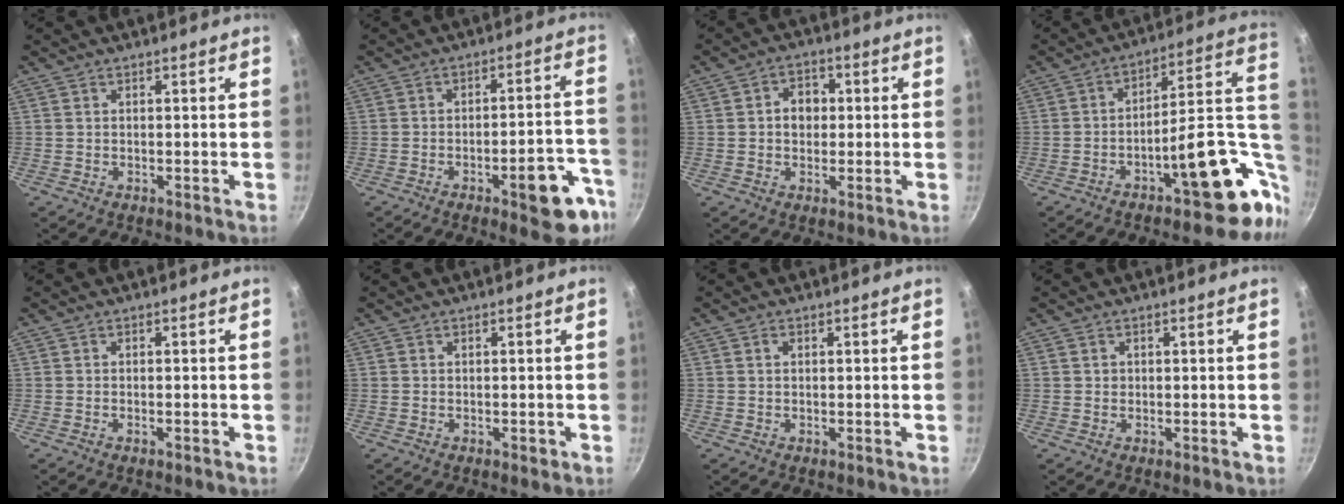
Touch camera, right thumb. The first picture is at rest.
{"total": 12.5, "force": [-6.3, 4.4, 9.8], "torque": [-0.077, 0.041, -0.077]}
{"total": 5.4, "force": [0.4, 4.4, 3.1], "torque": [-0.018, 0.009, 0.000]}
{"total": 21.0, "force": [-4.4, 8.6, 18.6], "torque": [-0.199, 0.025, -0.055]}
{"total": 0.6, "force": [-0.4, 0.2, 0.5], "torque": [-0.011, 0.003, -0.008]}
{"total": 0.9, "force": [-0.4, 0.5, 0.6], "torque": [-0.006, 0.002, -0.005]}
{"total": 0.8, "force": [0.3, 0.6, 0.5], "torque": [-0.009, 0.004, 0.004]}
{"total": 0.8, "force": [0.2, 0.7, 0.2], "torque": [0.000, 0.004, 0.004]}